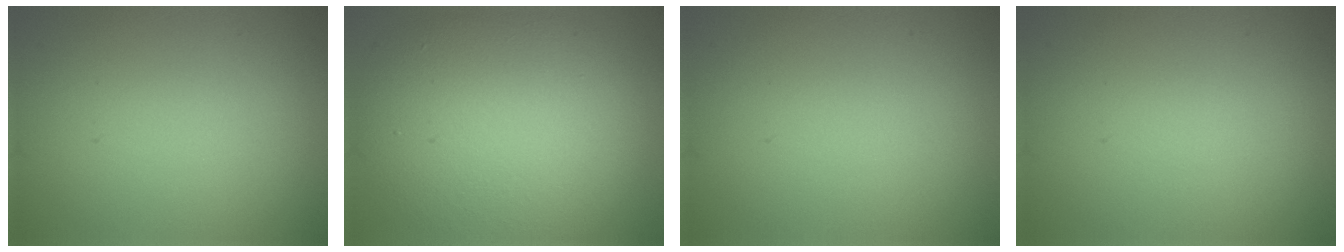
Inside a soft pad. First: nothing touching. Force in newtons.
{"total": 10.7, "press": 10.7, "slide": 0.5}
{"total": 0.0}
{"total": 0.0}